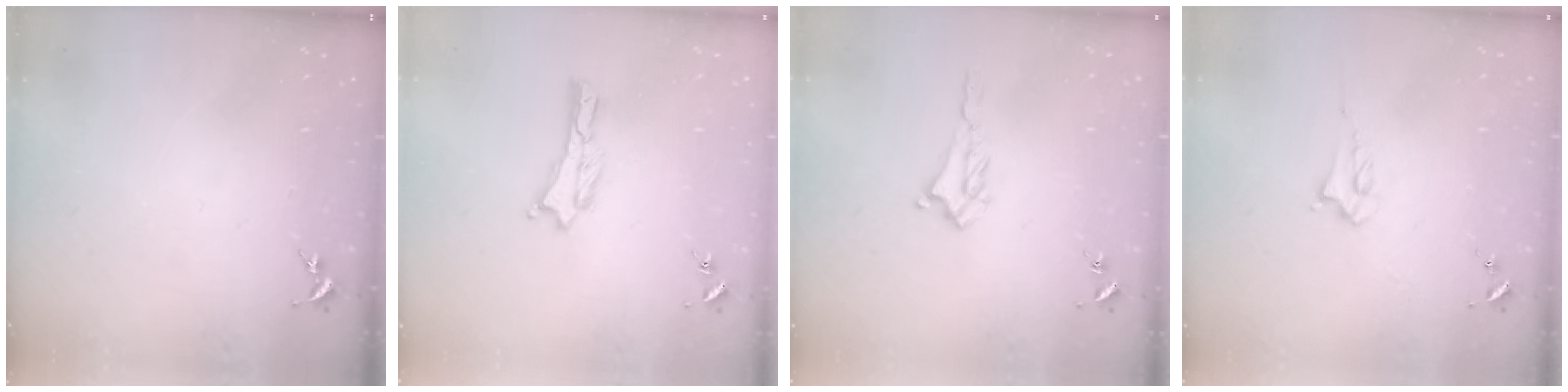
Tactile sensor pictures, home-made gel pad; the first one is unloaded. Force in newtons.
{"total": 0.0}
{"total": 2.0, "press": 2.0, "slide": 0.5}
{"total": 2.0, "press": 1.9, "slide": 0.3}